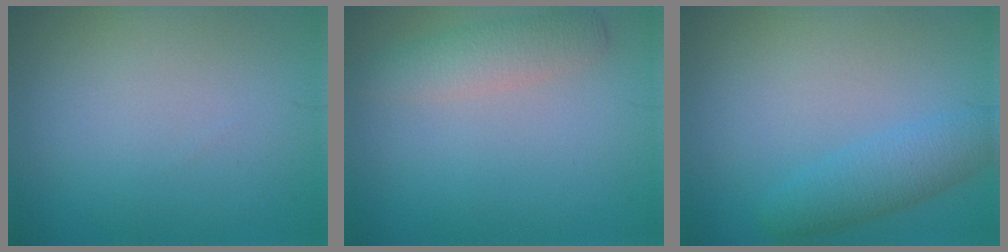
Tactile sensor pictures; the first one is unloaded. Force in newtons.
{"total": 2.7, "press": 2.7, "slide": 0.1}
{"total": 3.2, "press": 3.2, "slide": 0.1}